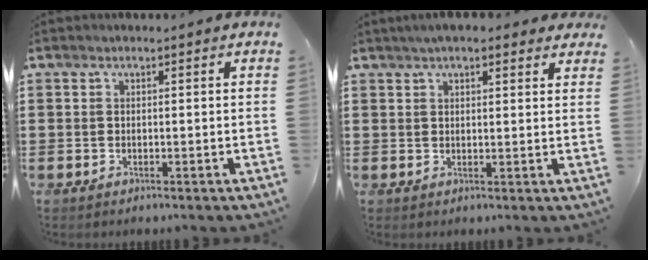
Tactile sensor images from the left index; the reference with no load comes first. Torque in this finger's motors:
{"motor_torque": [1.53, -0.61, 0.61, 0.11]}